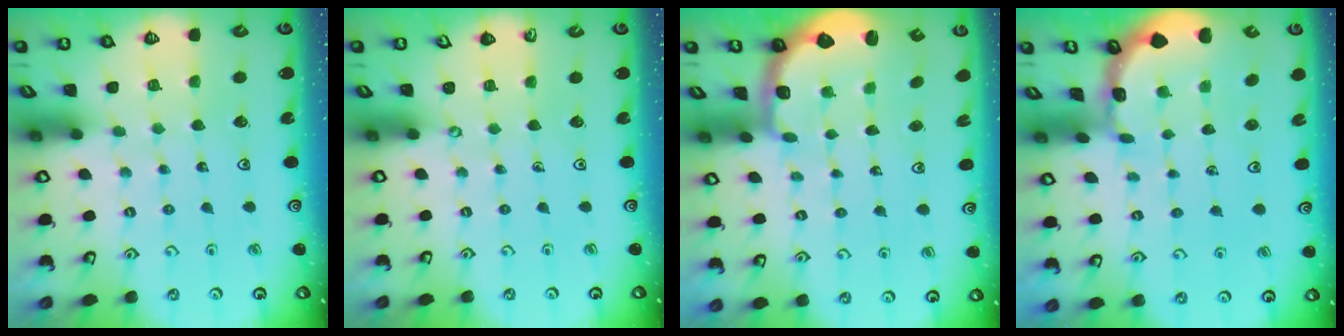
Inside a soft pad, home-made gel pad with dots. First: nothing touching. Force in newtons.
{"total": 0.0}
{"total": 2.8, "press": 1.7, "slide": 2.2}
{"total": 1.0, "press": 1.0, "slide": 0.2}